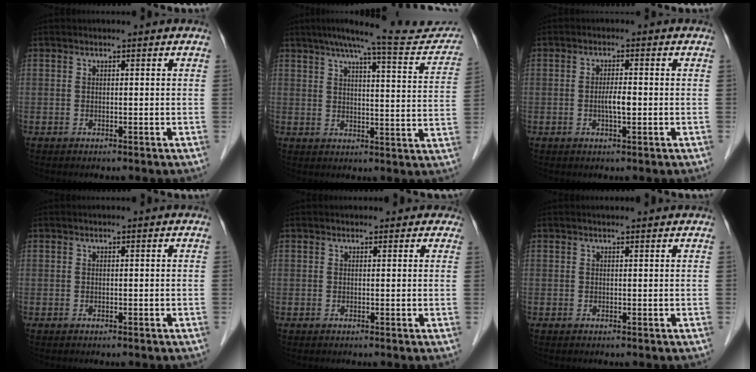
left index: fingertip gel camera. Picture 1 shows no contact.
{"total": 17.1, "force": [15.5, 1.7, 7.1], "torque": [-0.093, -0.015, 0.186]}
{"total": 2.5, "force": [-0.5, 0.4, 2.4], "torque": [-0.048, 0.001, -0.010]}
{"total": 0.0}
{"total": 3.4, "force": [2.9, 1.8, 0.4], "torque": [0.011, 0.007, 0.016]}
{"total": 2.4, "force": [2.2, 0.2, 0.6], "torque": [-0.013, 0.014, 0.026]}